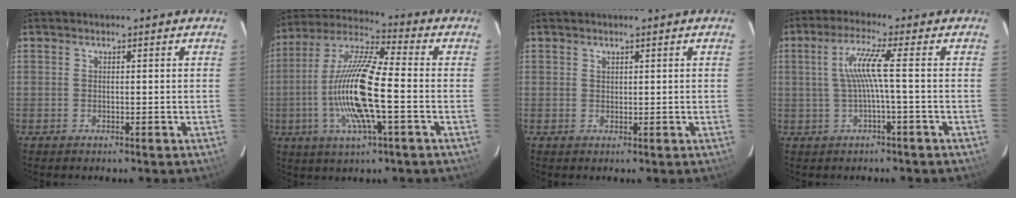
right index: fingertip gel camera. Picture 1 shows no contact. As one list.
[{"total": 16.3, "force": [-3.2, 2.6, 15.8], "torque": [-0.314, -0.005, -0.067]}, {"total": 0.6, "force": [0.5, 0.3, 0.0], "torque": [0.001, 0.000, 0.010]}, {"total": 5.6, "force": [-0.4, -1.0, 5.4], "torque": [-0.114, 0.000, 0.002]}]